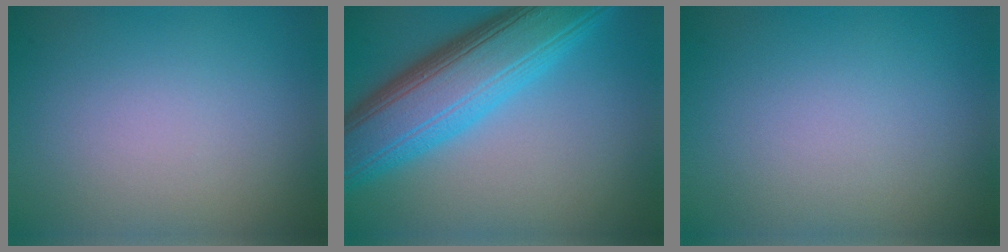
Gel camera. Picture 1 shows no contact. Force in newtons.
{"total": 10.3, "press": 10.3, "slide": 0.2}
{"total": 0.0}